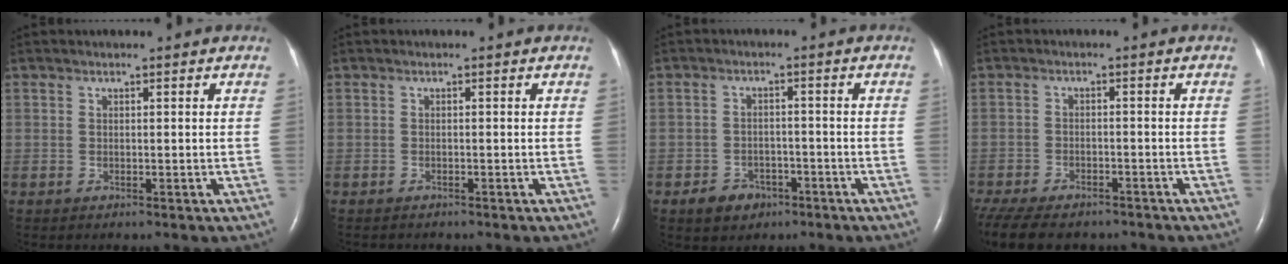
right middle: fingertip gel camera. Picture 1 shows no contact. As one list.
[{"total": 0.7, "force": [-0.7, 0.1, -0.1], "torque": [-0.001, -0.001, -0.011]}, {"total": 4.3, "force": [-2.6, 3.0, 1.5], "torque": [-0.026, 0.006, -0.035]}, {"total": 16.2, "force": [-12.6, 7.1, 7.4], "torque": [-0.210, -0.030, -0.178]}]